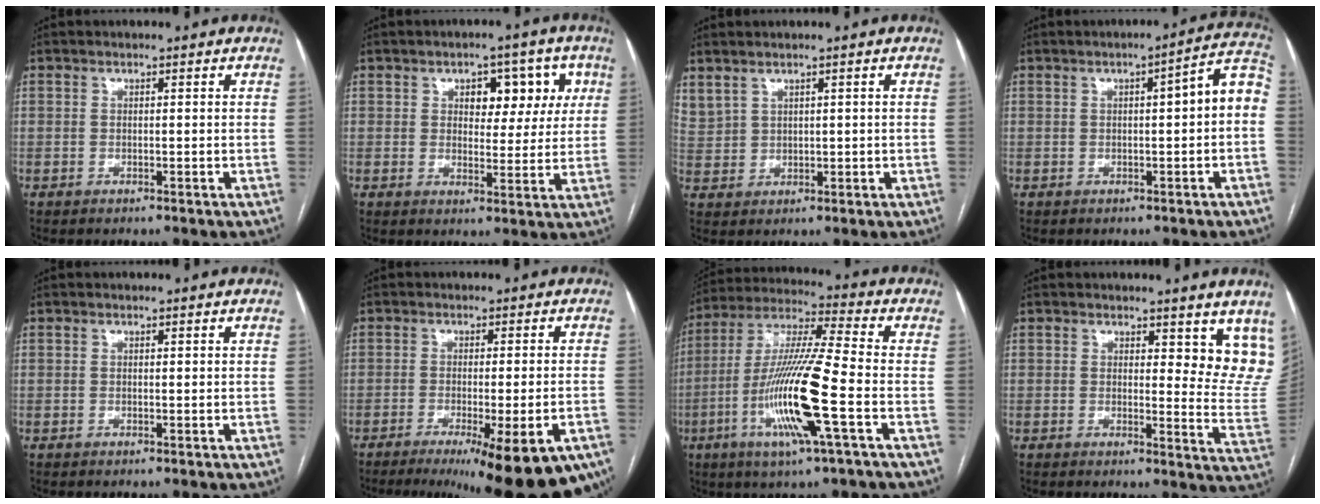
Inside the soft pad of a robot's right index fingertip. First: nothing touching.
{"total": 7.7, "force": [2.8, 4.6, 5.4], "torque": [-0.053, 0.022, 0.038]}
{"total": 0.9, "force": [0.7, 0.5, 0.3], "torque": [-0.006, 0.007, 0.017]}
{"total": 6.9, "force": [0.1, 0.7, 6.8], "torque": [-0.081, 0.025, -0.004]}
{"total": 0.0}
{"total": 18.4, "force": [-12.5, 2.3, 13.2], "torque": [-0.116, -0.028, -0.162]}
{"total": 16.6, "force": [-5.2, 0.0, 15.8], "torque": [-0.320, -0.014, -0.103]}
{"total": 9.2, "force": [6.9, 3.3, 5.1], "torque": [-0.038, -0.037, 0.061]}